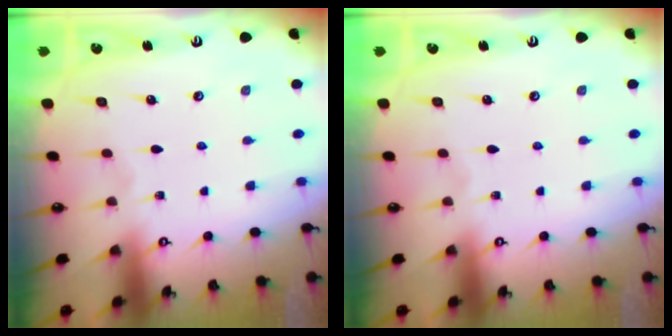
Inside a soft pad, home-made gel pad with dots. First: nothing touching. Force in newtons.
{"total": 0.0}